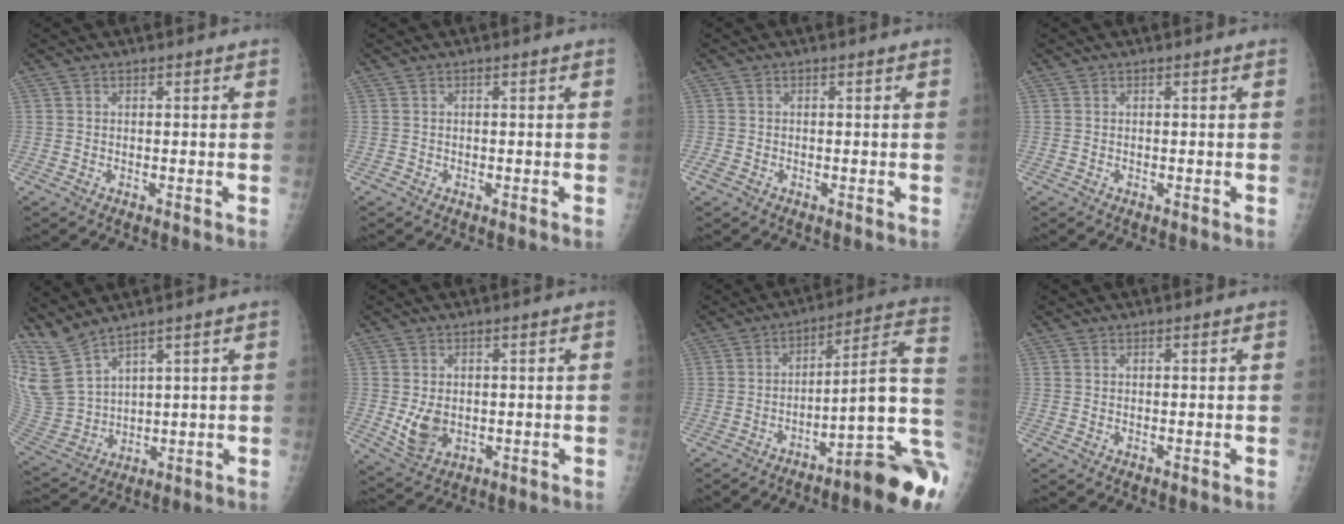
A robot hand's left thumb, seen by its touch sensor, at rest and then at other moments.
{"total": 0.0}
{"total": 1.1, "force": [-0.6, 0.7, 0.6], "torque": [-0.018, -0.002, -0.012]}
{"total": 0.0}
{"total": 9.6, "force": [7.9, 2.9, 4.7], "torque": [-0.104, -0.040, 0.191]}
{"total": 5.4, "force": [-0.2, 3.9, 3.8], "torque": [-0.059, -0.011, 0.011]}
{"total": 18.6, "force": [-8.7, 2.0, 16.3], "torque": [-0.161, 0.076, -0.123]}
{"total": 0.0}